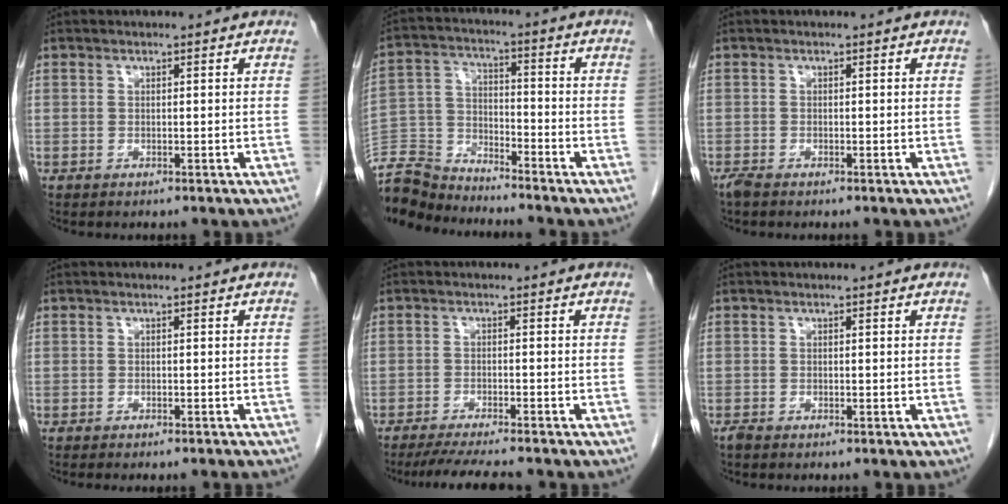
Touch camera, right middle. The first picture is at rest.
{"total": 10.5, "force": [-10.4, 1.4, 1.2], "torque": [-0.022, 0.005, -0.203]}
{"total": 1.2, "force": [-1.0, 0.2, 0.6], "torque": [-0.021, -0.005, -0.021]}
{"total": 5.4, "force": [-4.9, 0.4, 2.3], "torque": [-0.026, -0.012, -0.061]}
{"total": 8.4, "force": [-7.4, 0.5, 3.9], "torque": [-0.058, -0.019, -0.115]}
{"total": 0.6, "force": [-0.5, 0.1, 0.2], "torque": [-0.011, -0.002, -0.012]}